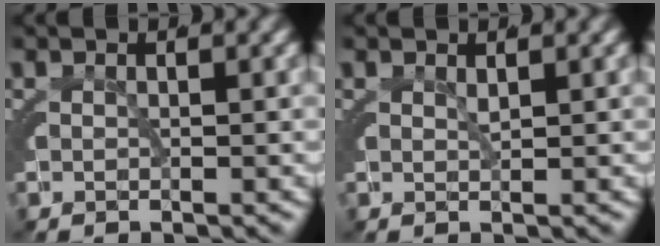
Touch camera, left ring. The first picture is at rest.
{"total": 0.7, "force": [0.6, 0.1, 0.3], "torque": [-0.008, -0.005, 0.016]}